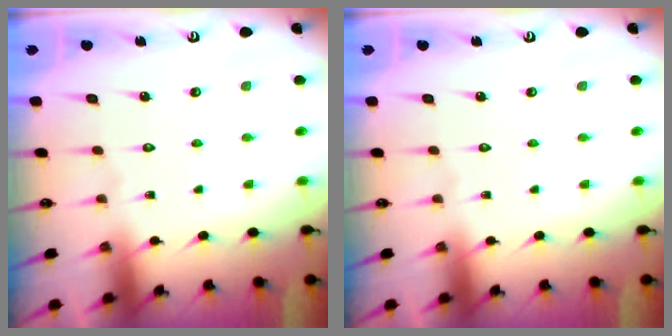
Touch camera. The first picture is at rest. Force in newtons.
{"total": 0.0}